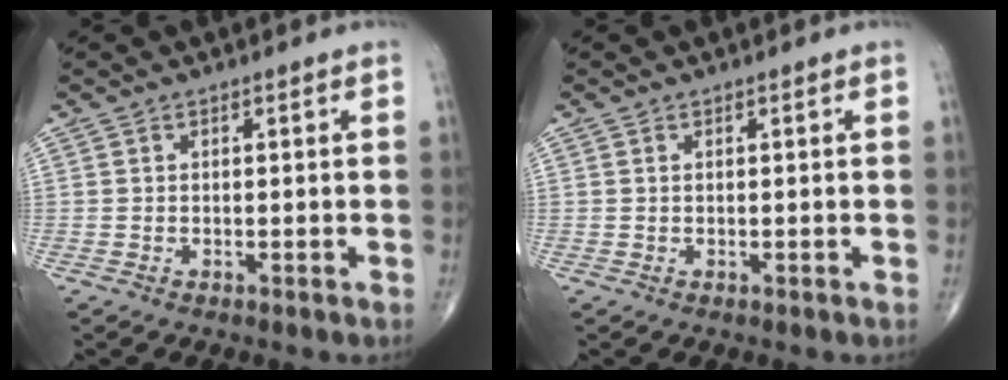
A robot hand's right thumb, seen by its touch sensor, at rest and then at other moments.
{"total": 0.0}